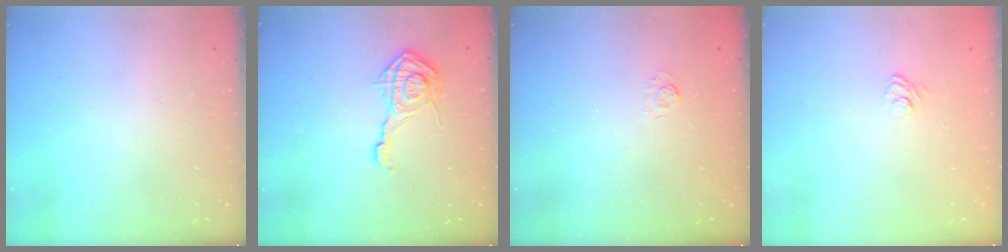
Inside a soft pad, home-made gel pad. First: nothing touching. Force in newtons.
{"total": 11.4, "press": 11.4, "slide": 0.6}
{"total": 2.1, "press": 1.5, "slide": 1.4}
{"total": 3.7, "press": 3.4, "slide": 1.4}